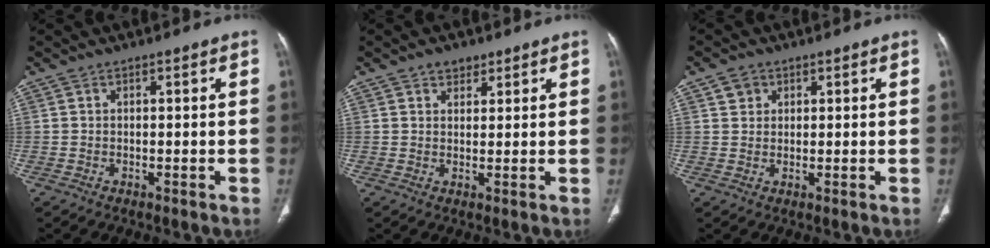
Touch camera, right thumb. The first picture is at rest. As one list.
[{"total": 2.8, "force": [1.8, 1.8, 1.0], "torque": [0.001, -0.009, 0.025]}, {"total": 2.7, "force": [1.3, 2.2, 0.7], "torque": [0.002, -0.006, 0.019]}]